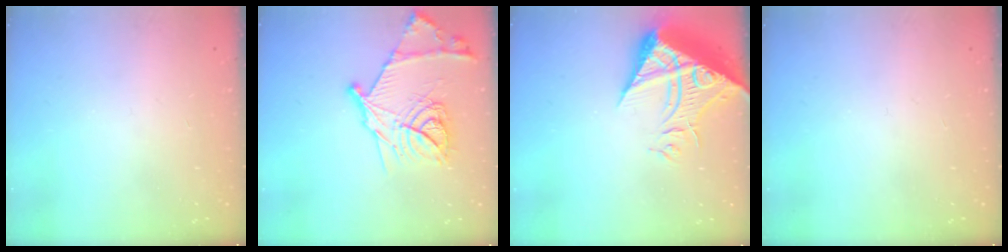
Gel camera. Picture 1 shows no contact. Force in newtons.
{"total": 19.6, "press": 19.5, "slide": 1.5}
{"total": 19.4, "press": 19.3, "slide": 2.1}
{"total": 0.0}